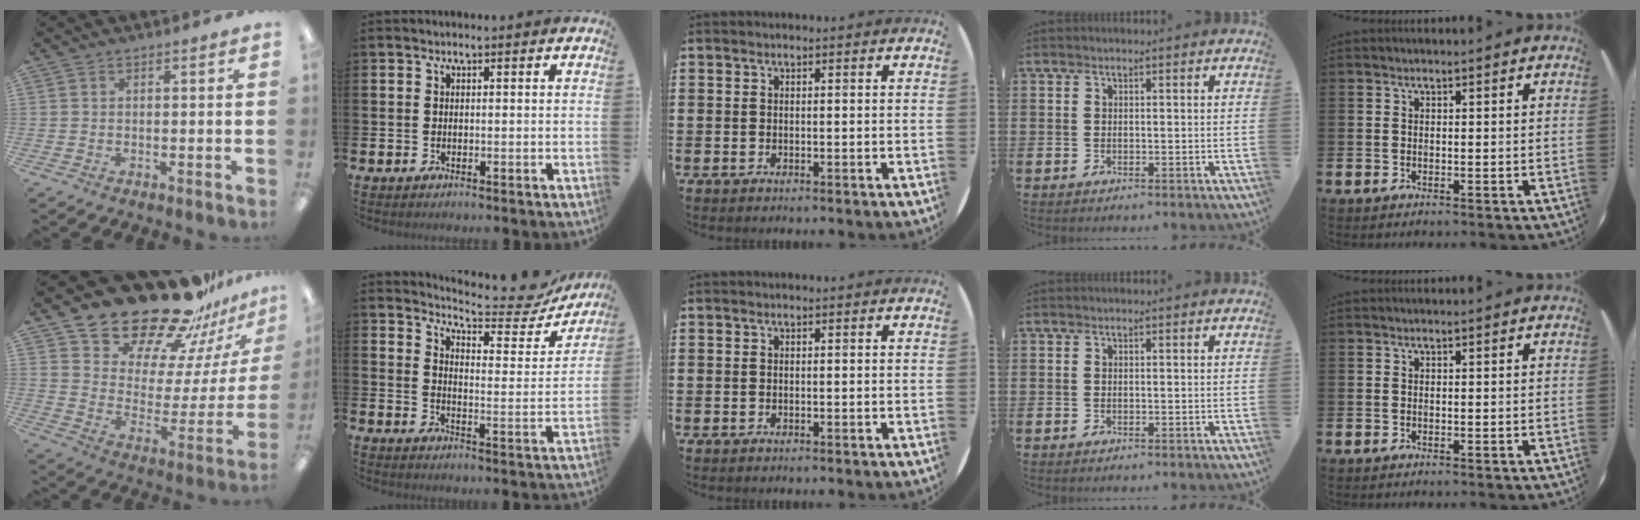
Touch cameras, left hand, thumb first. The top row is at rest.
{"thumb": {"total": 24.2, "force": [20.1, 9.8, 9.3], "torque": [-0.146, -0.150, 0.359]}, "index": {"total": 6.9, "force": [6.6, 1.0, 1.9], "torque": [-0.042, -0.052, 0.108]}}